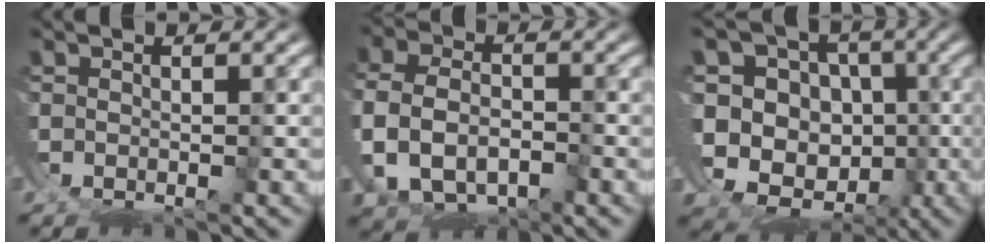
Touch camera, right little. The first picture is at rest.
{"total": 4.3, "force": [0.0, 3.6, 2.4], "torque": [-0.080, -0.026, 0.016]}
{"total": 12.4, "force": [-1.3, 11.4, 4.7], "torque": [-0.117, -0.052, -0.014]}